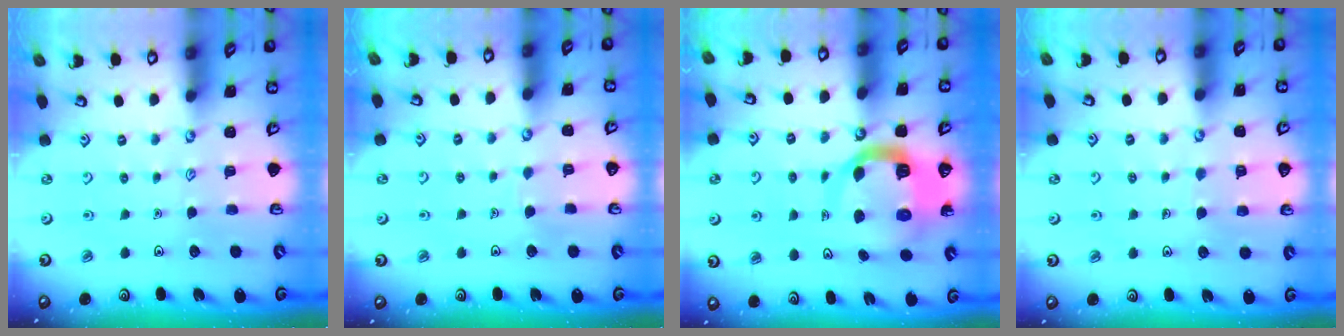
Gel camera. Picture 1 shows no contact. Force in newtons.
{"total": 2.4, "press": 2.4, "slide": 0.1}
{"total": 10.8, "press": 10.8, "slide": 1.4}
{"total": 4.7, "press": 4.7, "slide": 0.3}